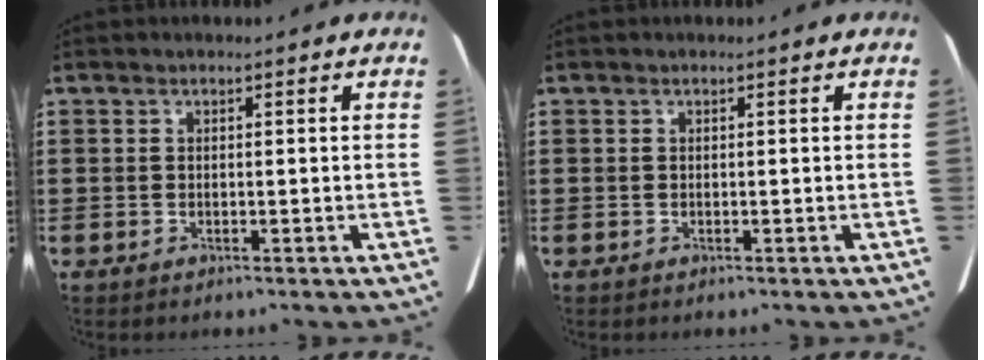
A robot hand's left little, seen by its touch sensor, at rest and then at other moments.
{"total": 0.0}